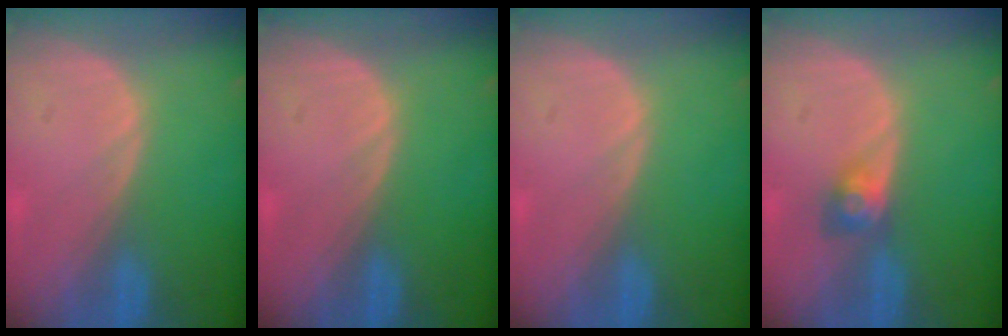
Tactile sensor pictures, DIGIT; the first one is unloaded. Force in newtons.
{"total": 0.0}
{"total": 0.0}
{"total": 3.0, "press": 2.6, "slide": 1.5}